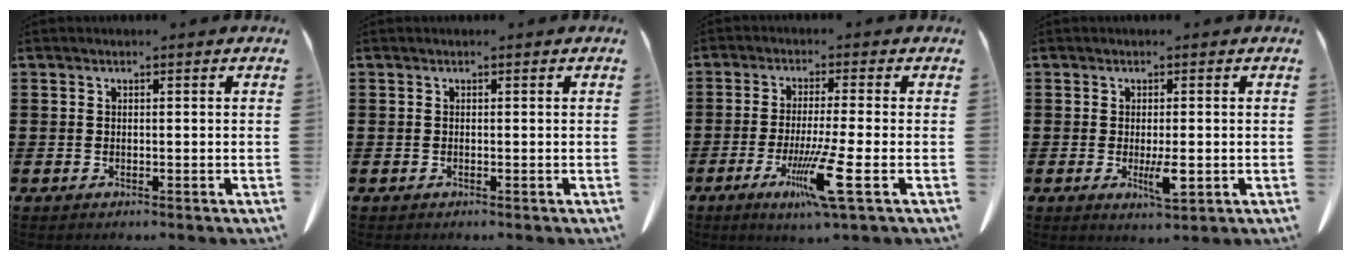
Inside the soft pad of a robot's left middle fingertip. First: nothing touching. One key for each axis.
{"total": 0.0}
{"total": 8.5, "fx": -3.2, "fy": -0.4, "fz": 7.9, "tx": -0.163, "ty": -0.029, "tz": -0.061}
{"total": 3.7, "fx": -0.6, "fy": 1.0, "fz": 3.5, "tx": -0.065, "ty": -0.003, "tz": -0.011}